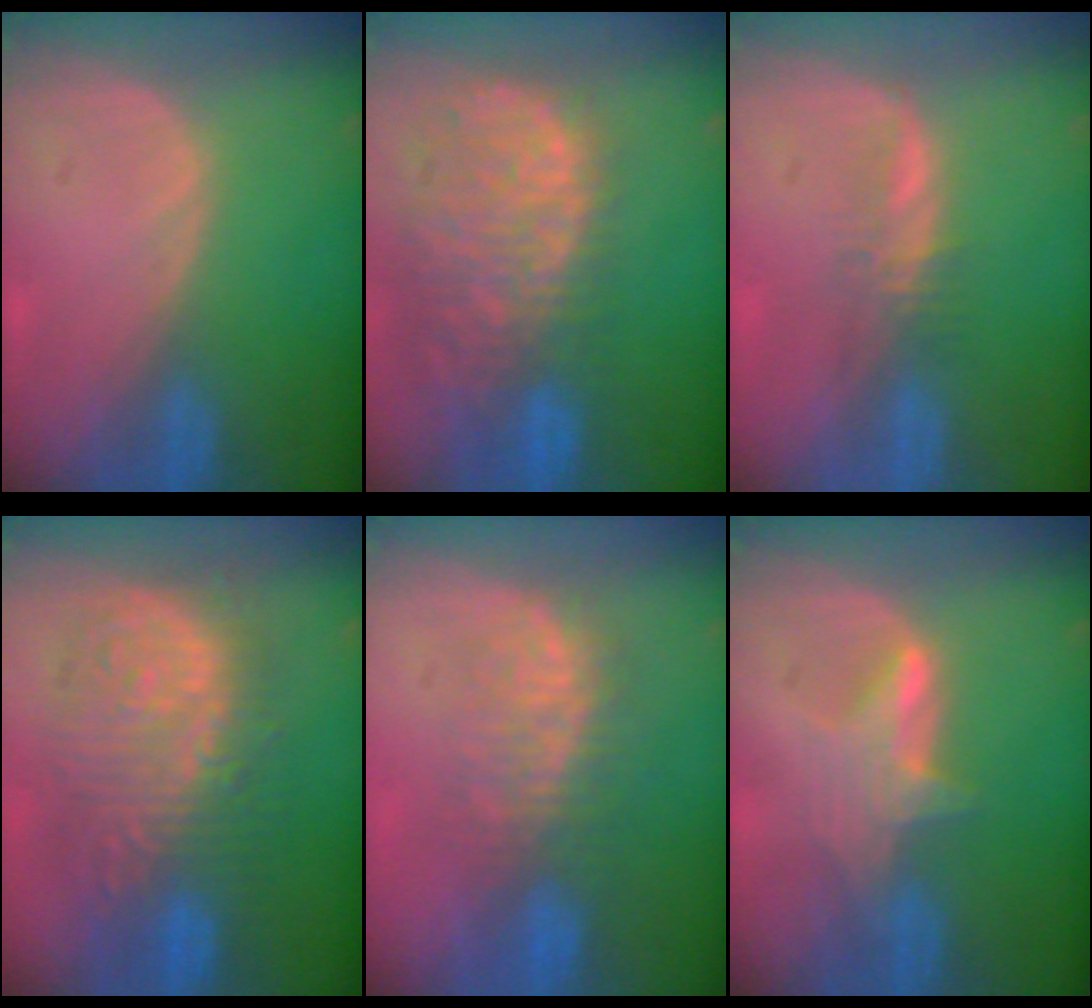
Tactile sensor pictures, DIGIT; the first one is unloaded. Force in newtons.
{"total": 13.5, "press": 11.1, "slide": 7.6}
{"total": 2.3, "press": 2.2, "slide": 0.6}
{"total": 12.7, "press": 12.7, "slide": 1.3}
{"total": 7.9, "press": 7.6, "slide": 2.3}
{"total": 4.3, "press": 4.3, "slide": 0.4}